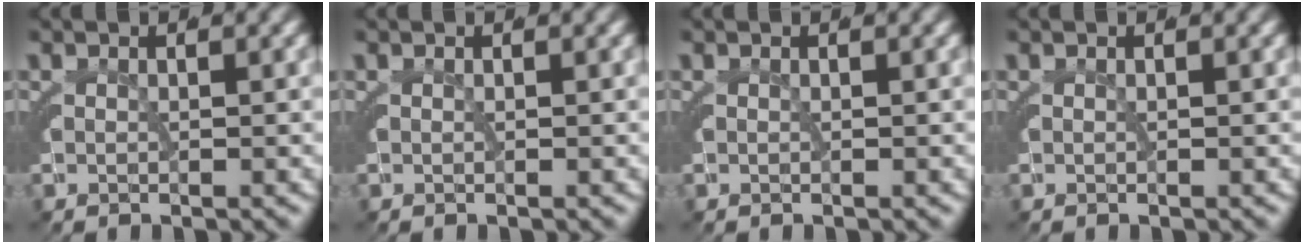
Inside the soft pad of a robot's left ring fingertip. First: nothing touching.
{"total": 0.0}
{"total": 0.0}
{"total": 0.0}